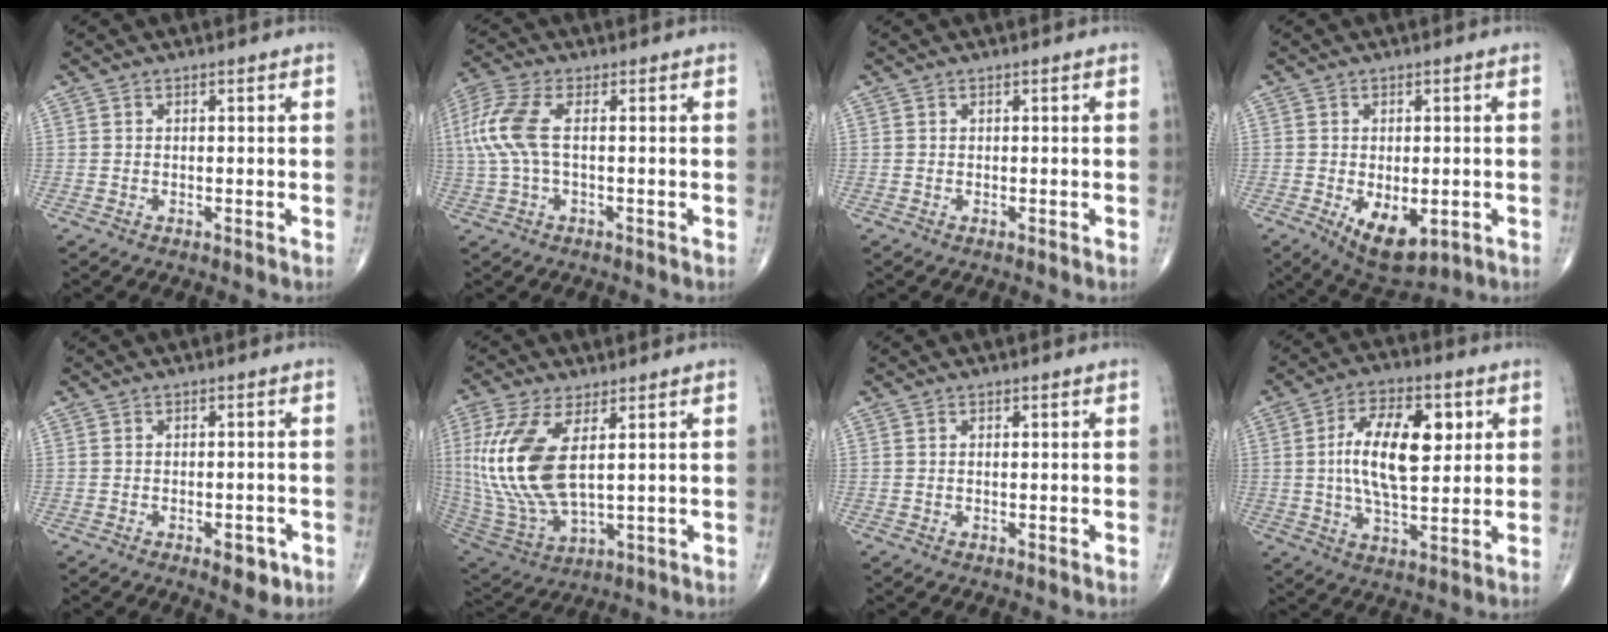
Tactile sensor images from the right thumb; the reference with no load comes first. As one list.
[{"total": 9.1, "force": [0.8, 3.8, 8.2], "torque": [-0.224, 0.020, 0.013]}, {"total": 0.0}, {"total": 8.9, "force": [-2.7, 4.7, 7.1], "torque": [-0.103, -0.011, -0.028]}, {"total": 4.0, "force": [-2.0, 1.8, 3.0], "torque": [-0.026, 0.004, -0.021]}, {"total": 17.8, "force": [3.7, 7.6, 15.7], "torque": [-0.355, -0.022, 0.086]}, {"total": 0.6, "force": [0.2, 0.2, 0.5], "torque": [-0.016, 0.004, 0.005]}, {"total": 15.3, "force": [2.7, 7.2, 13.2], "torque": [-0.211, -0.002, 0.046]}]